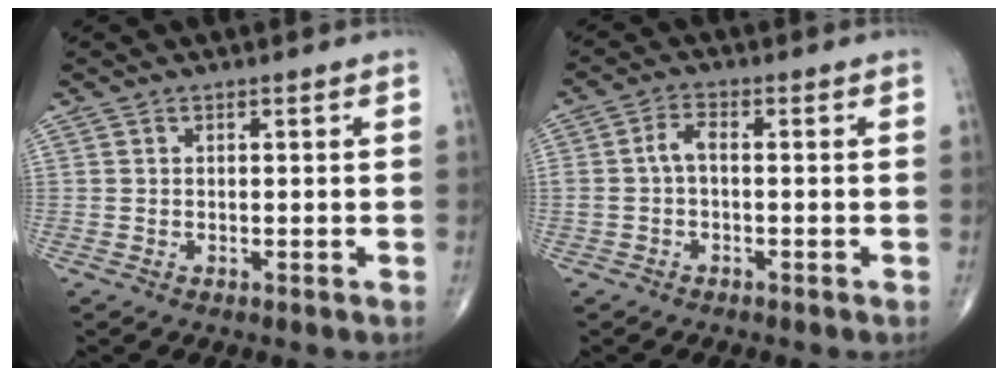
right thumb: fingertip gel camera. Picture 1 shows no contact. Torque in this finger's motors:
{"motor_torque": [-0.08, -0.08, 0.36, 0.10, -0.03]}